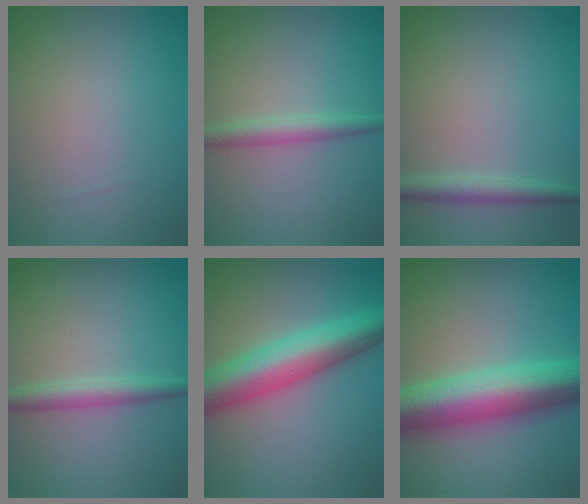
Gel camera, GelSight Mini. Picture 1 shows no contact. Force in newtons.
{"total": 2.4, "press": 2.4, "slide": 0.0}
{"total": 2.2, "press": 2.2, "slide": 0.0}
{"total": 2.7, "press": 2.7, "slide": 0.1}
{"total": 9.1, "press": 9.1, "slide": 0.2}
{"total": 10.4, "press": 10.4, "slide": 0.1}